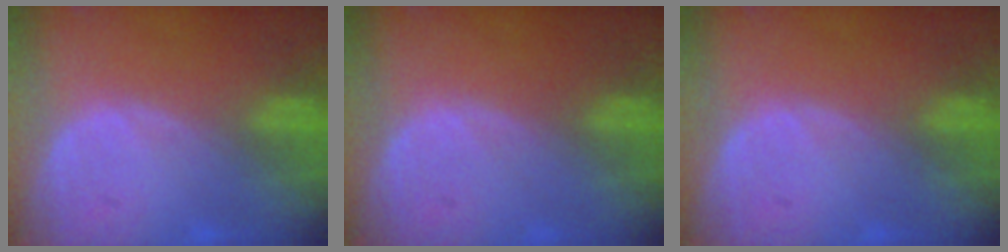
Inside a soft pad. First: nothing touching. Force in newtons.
{"total": 0.0}
{"total": 0.0}